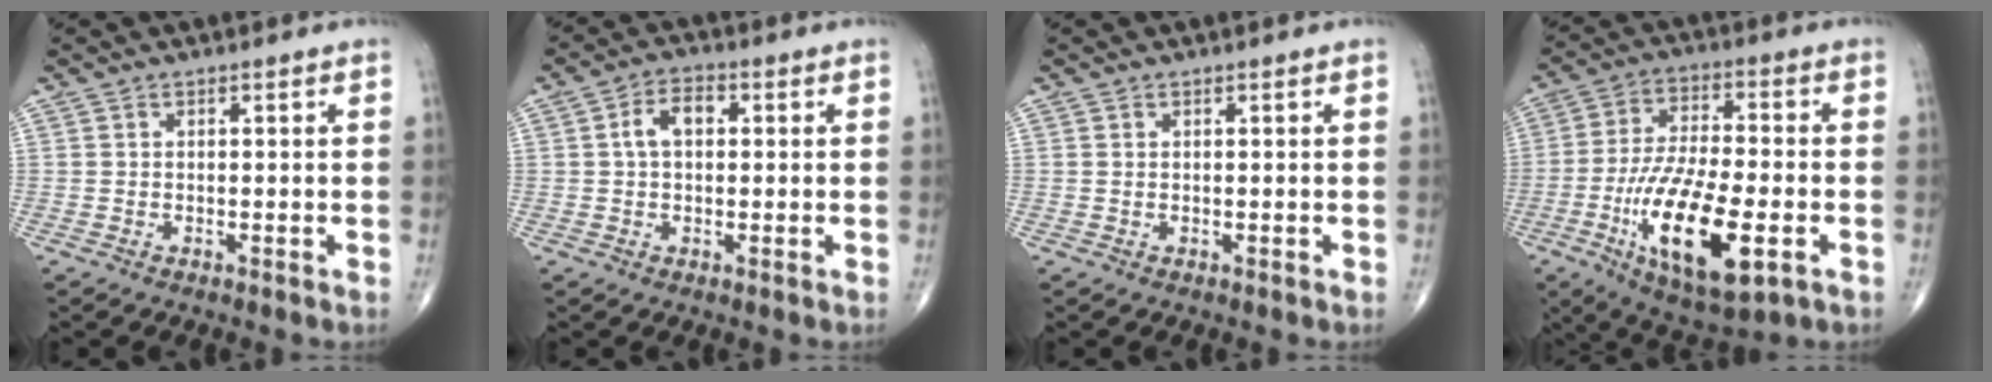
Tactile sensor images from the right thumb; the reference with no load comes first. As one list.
[{"total": 5.2, "force": [0.8, 3.2, 4.0], "torque": [-0.068, 0.017, 0.009]}, {"total": 0.0}, {"total": 19.5, "force": [-6.2, 7.0, 17.1], "torque": [-0.313, 0.005, -0.097]}]